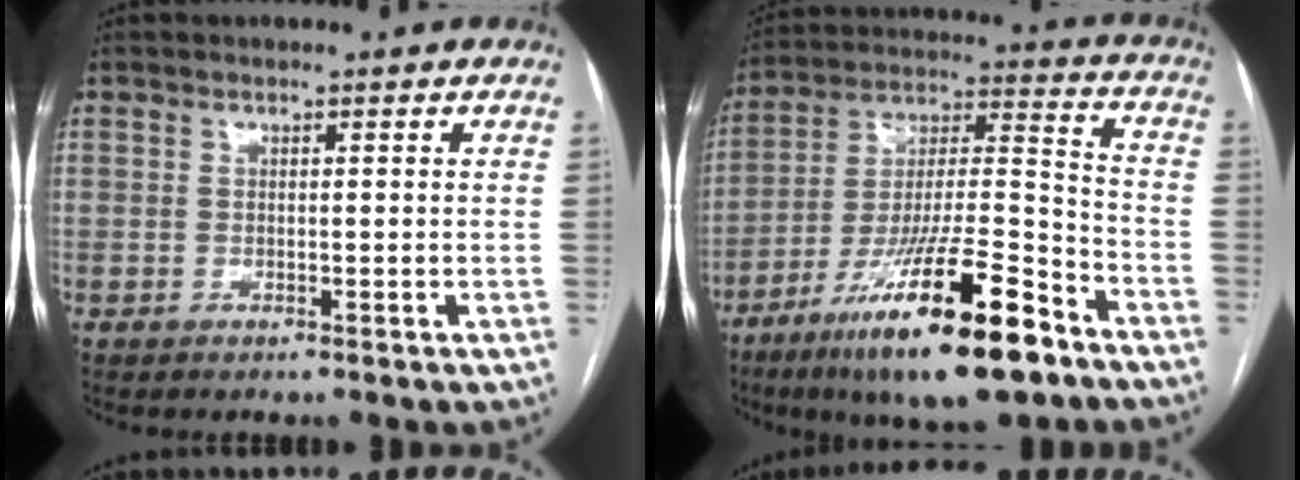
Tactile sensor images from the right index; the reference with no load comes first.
{"total": 22.3, "force": [-13.7, 3.2, 17.3], "torque": [-0.299, -0.025, -0.233]}